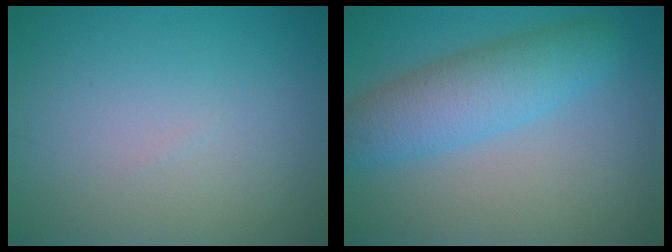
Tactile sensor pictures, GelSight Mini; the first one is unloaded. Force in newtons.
{"total": 5.6, "press": 5.6, "slide": 0.2}